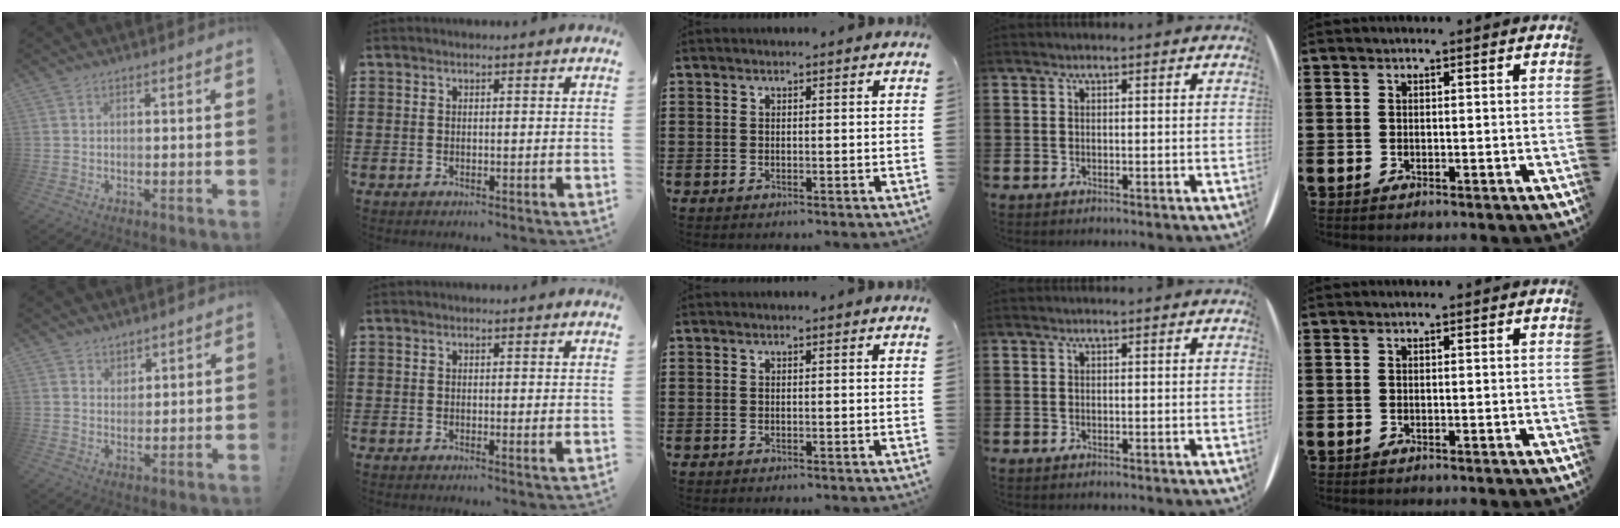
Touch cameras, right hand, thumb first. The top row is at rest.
{"thumb": {"total": 3.4, "force": [2.8, 1.9, 0.0], "torque": [0.013, -0.021, 0.050]}, "index": {"total": 0.6, "force": [0.3, 0.2, 0.5], "torque": [-0.010, 0.001, 0.006]}}